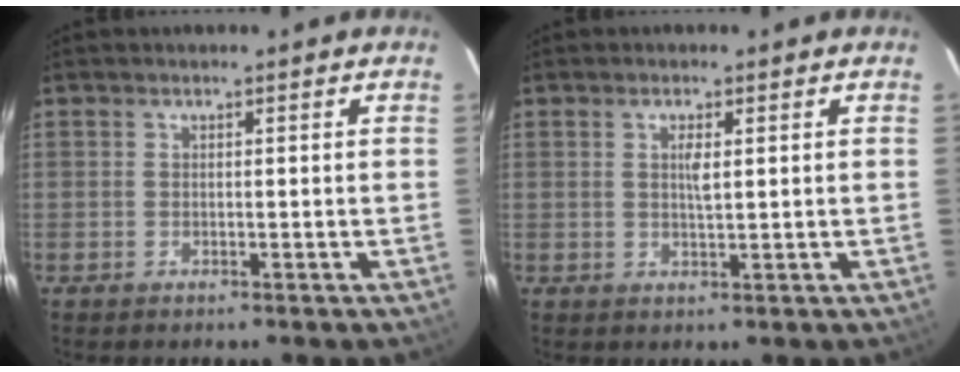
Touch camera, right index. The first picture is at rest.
{"total": 2.5, "force": [0.6, 0.7, 2.3], "torque": [-0.041, -0.002, 0.011]}